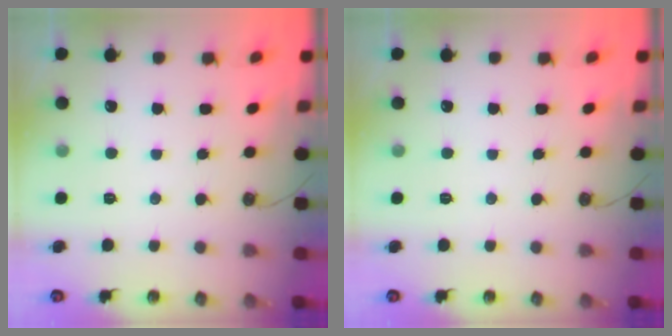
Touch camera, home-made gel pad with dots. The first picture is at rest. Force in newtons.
{"total": 0.0}